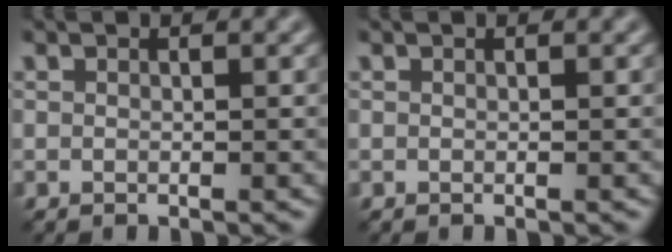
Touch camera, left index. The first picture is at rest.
{"total": 0.0}